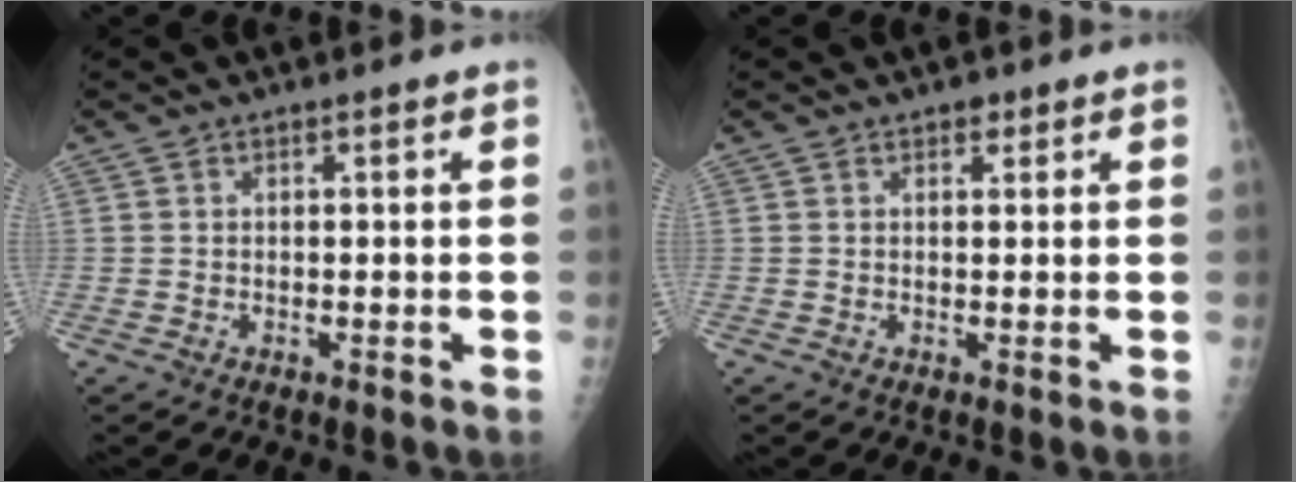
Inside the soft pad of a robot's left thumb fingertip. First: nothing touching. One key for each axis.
{"total": 1.3, "fx": 0.9, "fy": 0.8, "fz": 0.6, "tx": 0.002, "ty": -0.003, "tz": 0.009}